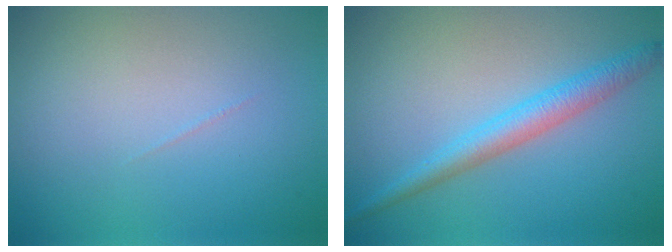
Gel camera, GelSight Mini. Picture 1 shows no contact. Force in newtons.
{"total": 3.1, "press": 3.1, "slide": 0.1}